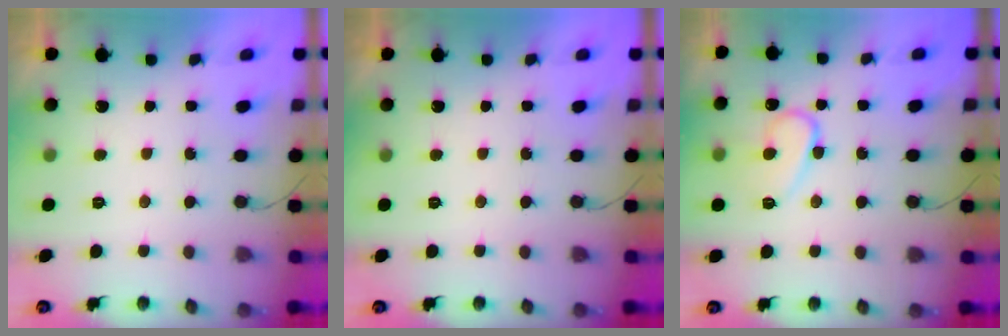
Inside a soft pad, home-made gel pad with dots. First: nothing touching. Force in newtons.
{"total": 0.0}
{"total": 10.8, "press": 10.8, "slide": 1.0}